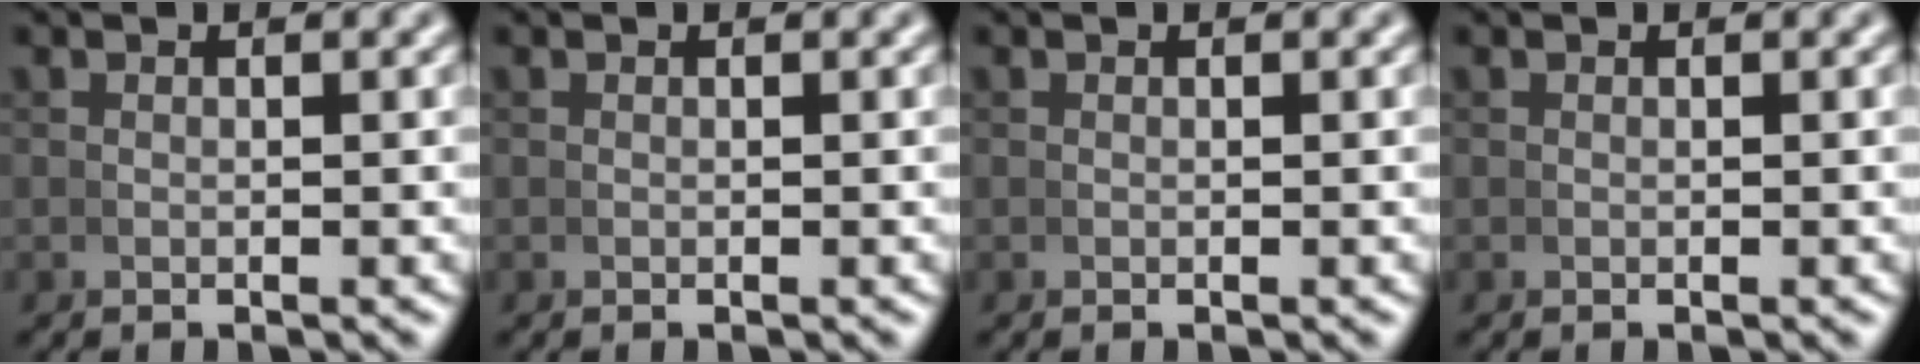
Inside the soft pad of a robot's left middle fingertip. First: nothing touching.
{"total": 0.0}
{"total": 0.0}
{"total": 0.0}